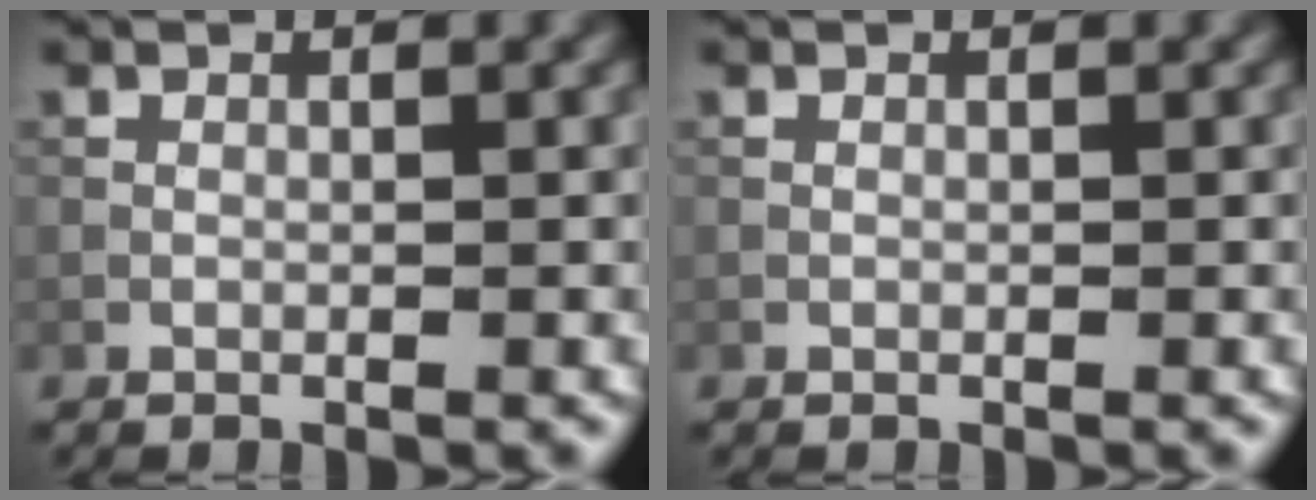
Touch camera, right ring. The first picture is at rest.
{"total": 0.0}